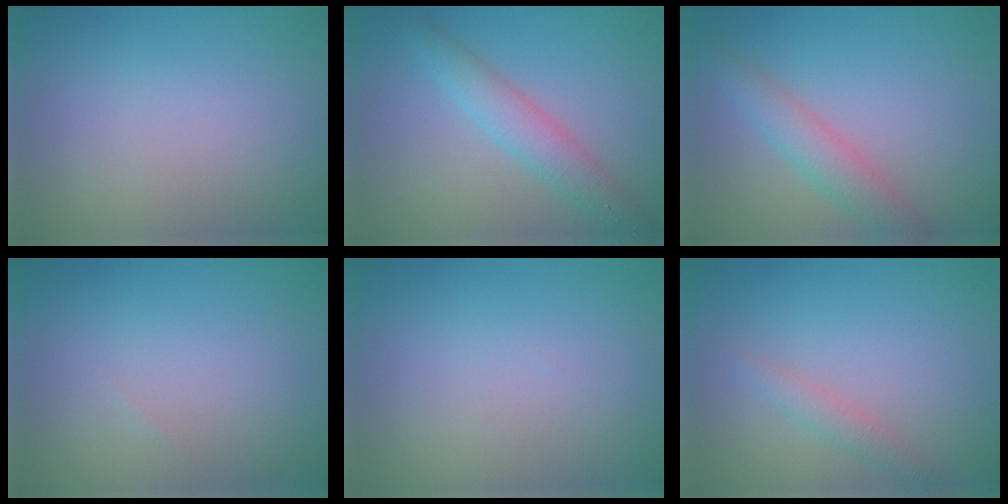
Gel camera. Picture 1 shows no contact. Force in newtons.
{"total": 3.2, "press": 3.2, "slide": 0.1}
{"total": 3.0, "press": 3.0, "slide": 0.1}
{"total": 0.0}
{"total": 0.0}
{"total": 1.4, "press": 1.4, "slide": 0.1}